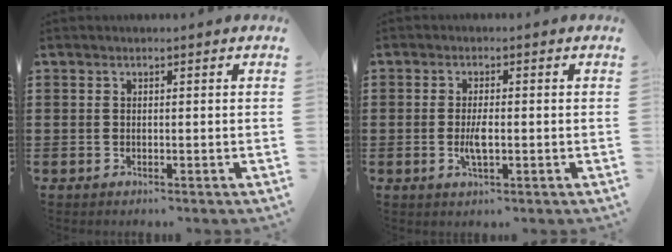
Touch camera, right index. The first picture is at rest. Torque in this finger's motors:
{"motor_torque": [1.15, 0.99, 0.44, 0.10]}